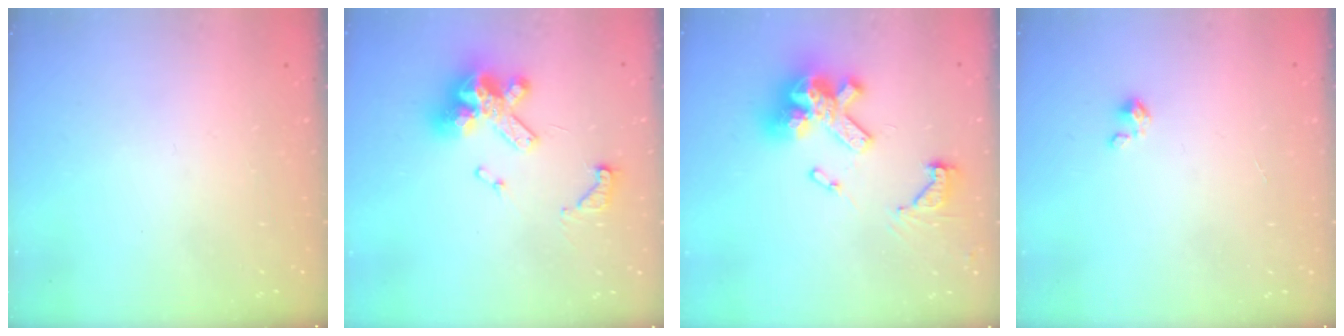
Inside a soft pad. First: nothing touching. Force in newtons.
{"total": 14.5, "press": 14.5, "slide": 0.9}
{"total": 18.5, "press": 18.3, "slide": 2.4}
{"total": 0.0}